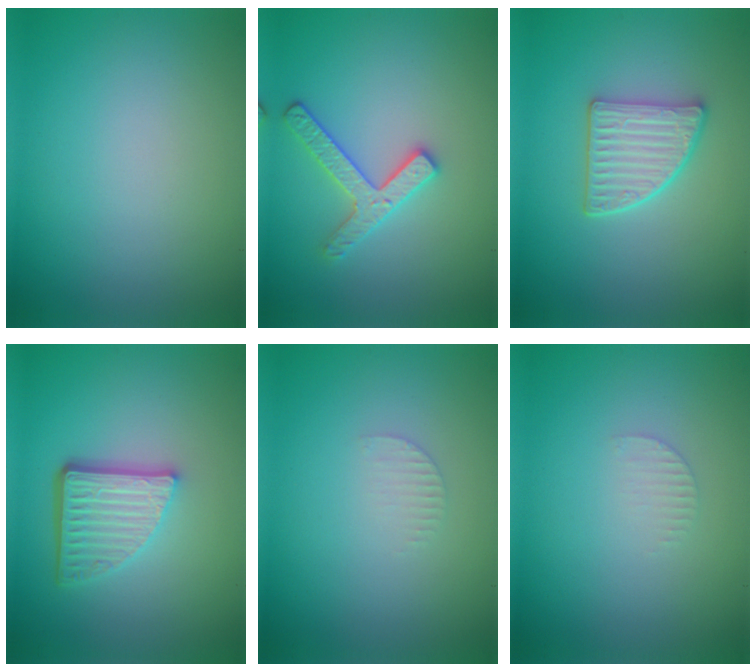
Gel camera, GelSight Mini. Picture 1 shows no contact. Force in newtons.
{"total": 2.6, "press": 2.6, "slide": 0.4}
{"total": 3.8, "press": 3.3, "slide": 1.9}
{"total": 5.2, "press": 3.6, "slide": 3.7}
{"total": 0.8, "press": 0.8, "slide": 0.2}
{"total": 0.8, "press": 0.8, "slide": 0.2}